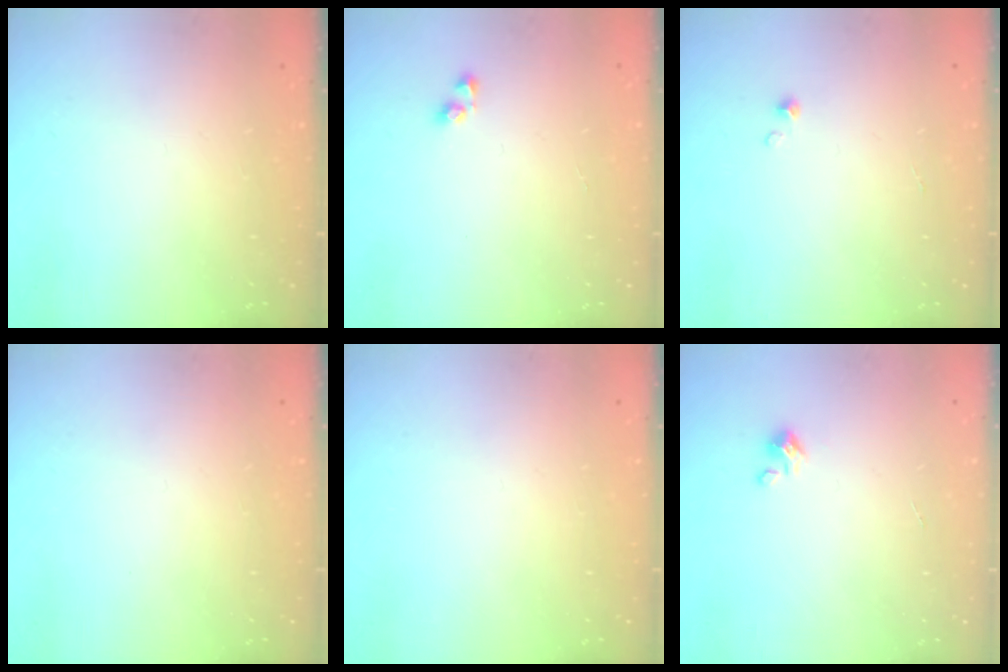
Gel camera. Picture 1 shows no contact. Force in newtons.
{"total": 2.9, "press": 2.9, "slide": 0.2}
{"total": 0.0}
{"total": 0.0}
{"total": 0.0}
{"total": 1.5, "press": 1.5, "slide": 0.1}